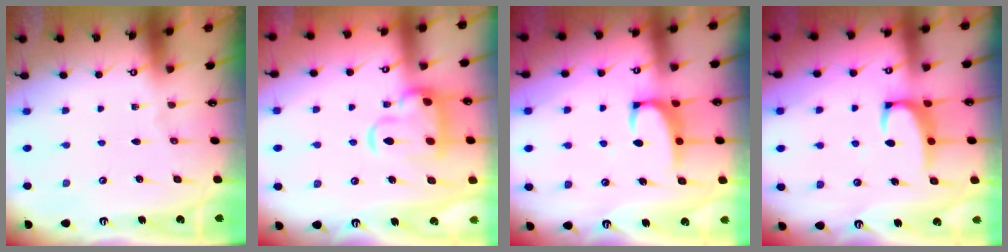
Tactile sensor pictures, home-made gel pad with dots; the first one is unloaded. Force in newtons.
{"total": 8.5, "press": 8.3, "slide": 1.7}
{"total": 2.4, "press": 2.3, "slide": 0.8}
{"total": 3.3, "press": 3.3, "slide": 0.7}